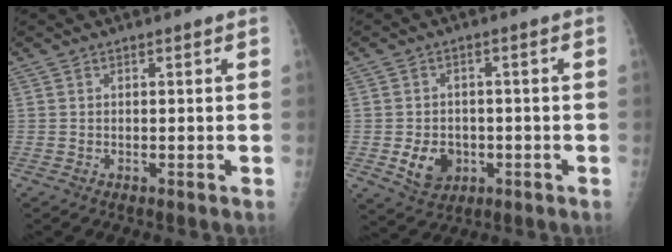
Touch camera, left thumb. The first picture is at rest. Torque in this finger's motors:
{"motor_torque": [0.04, 0.02, 0.45, 0.36, 0.01]}